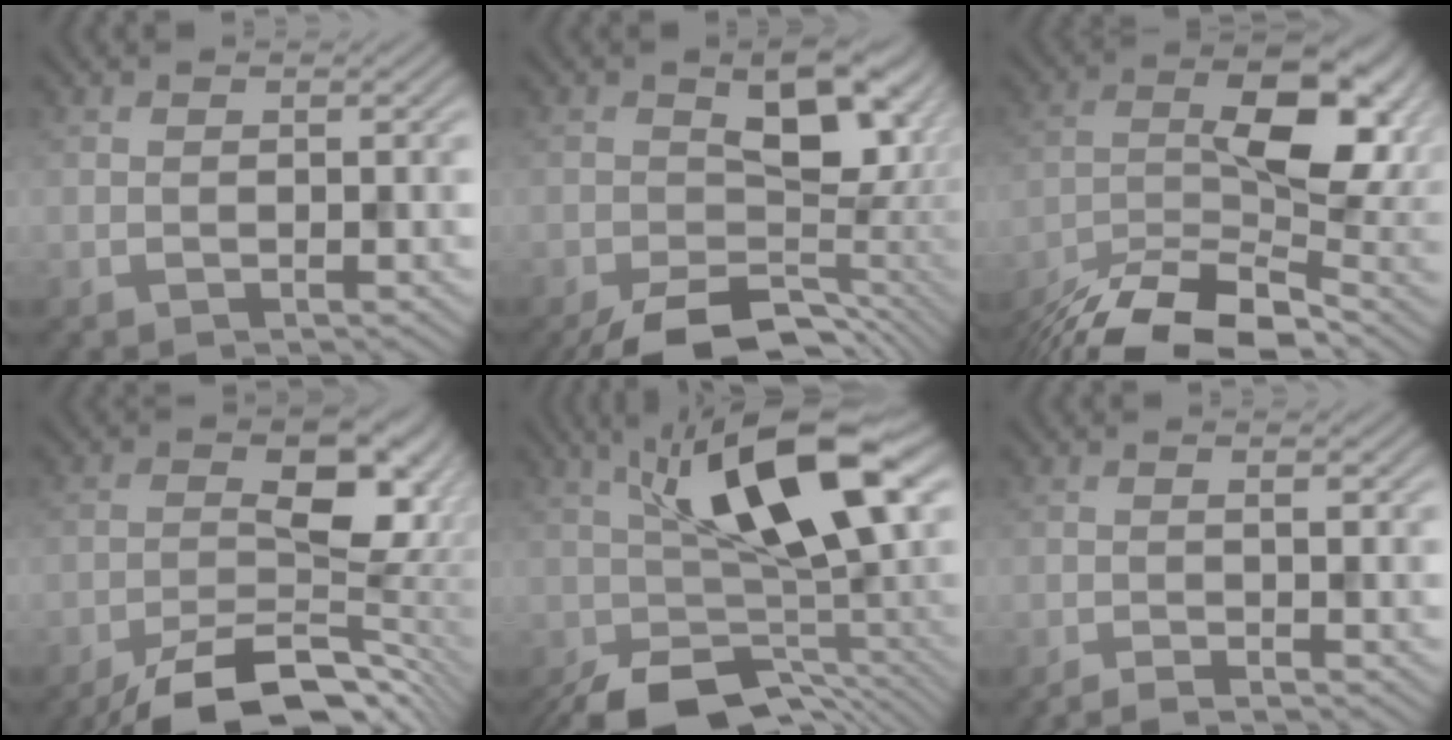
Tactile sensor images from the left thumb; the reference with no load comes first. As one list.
[{"total": 14.3, "force": [-4.5, 8.0, 11.0], "torque": [-0.155, -0.029, -0.062]}, {"total": 15.5, "force": [-7.4, 6.5, 11.9], "torque": [-0.204, -0.018, -0.129]}, {"total": 13.2, "force": [-6.7, 5.6, 9.9], "torque": [-0.141, -0.010, -0.112]}, {"total": 14.5, "force": [-1.7, 6.9, 12.6], "torque": [-0.199, -0.010, -0.036]}, {"total": 2.0, "force": [-1.0, 0.2, 1.7], "torque": [-0.018, 0.008, -0.029]}]